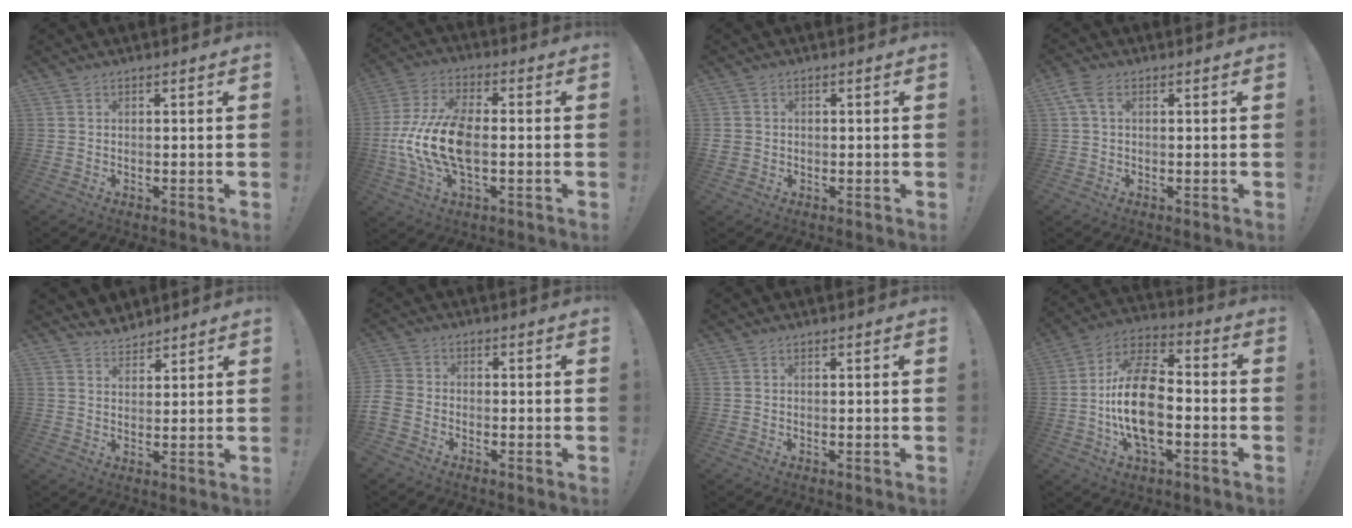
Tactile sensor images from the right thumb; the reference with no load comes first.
{"total": 15.6, "force": [-2.5, 7.7, 13.3], "torque": [-0.276, 0.007, -0.040]}
{"total": 2.3, "force": [-0.1, 2.2, 0.7], "torque": [-0.004, 0.000, -0.001]}
{"total": 4.1, "force": [1.2, 2.3, 3.2], "torque": [-0.069, 0.002, 0.022]}
{"total": 4.9, "force": [4.6, 1.7, 0.5], "torque": [0.001, -0.031, 0.084]}
{"total": 5.0, "force": [-2.9, 3.3, 2.3], "torque": [-0.057, 0.007, -0.054]}
{"total": 0.0}
{"total": 17.9, "force": [-3.0, 9.7, 14.7], "torque": [-0.285, 0.013, -0.053]}